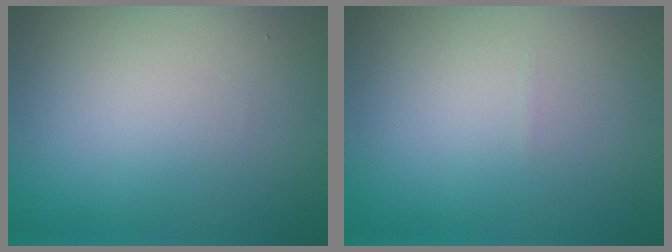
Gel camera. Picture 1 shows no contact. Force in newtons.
{"total": 0.0}